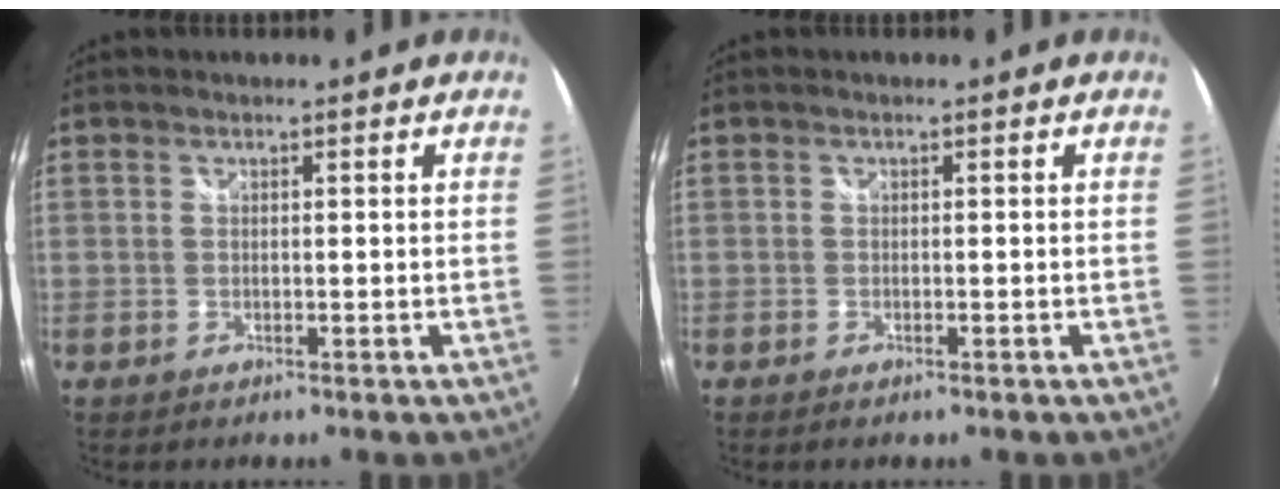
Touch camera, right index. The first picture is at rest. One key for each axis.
{"total": 0.9, "fx": -0.7, "fy": 0.4, "fz": 0.4, "tx": -0.007, "ty": -0.005, "tz": -0.013}